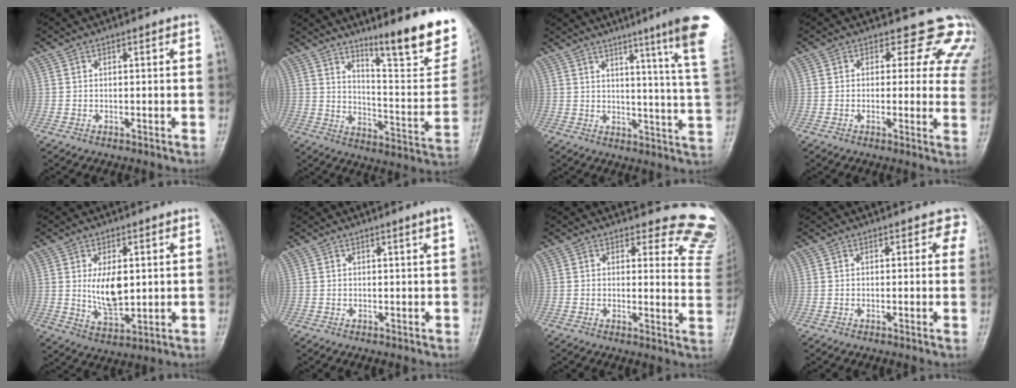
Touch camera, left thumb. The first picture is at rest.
{"total": 20.3, "force": [13.6, 3.7, 14.5], "torque": [-0.162, -0.092, 0.201]}
{"total": 18.2, "force": [12.4, -0.6, 13.4], "torque": [-0.161, -0.080, 0.137]}
{"total": 9.9, "force": [7.3, 5.7, 3.5], "torque": [0.017, -0.026, 0.052]}
{"total": 8.4, "force": [1.1, 4.4, 7.0], "torque": [-0.109, -0.019, 0.030]}
{"total": 1.4, "force": [0.8, -0.5, 1.1], "torque": [-0.021, -0.006, 0.013]}
{"total": 11.9, "force": [11.3, 3.8, 0.7], "torque": [0.048, -0.117, 0.080]}
{"total": 2.7, "force": [1.4, 1.8, 1.3], "torque": [0.016, -0.004, 0.002]}